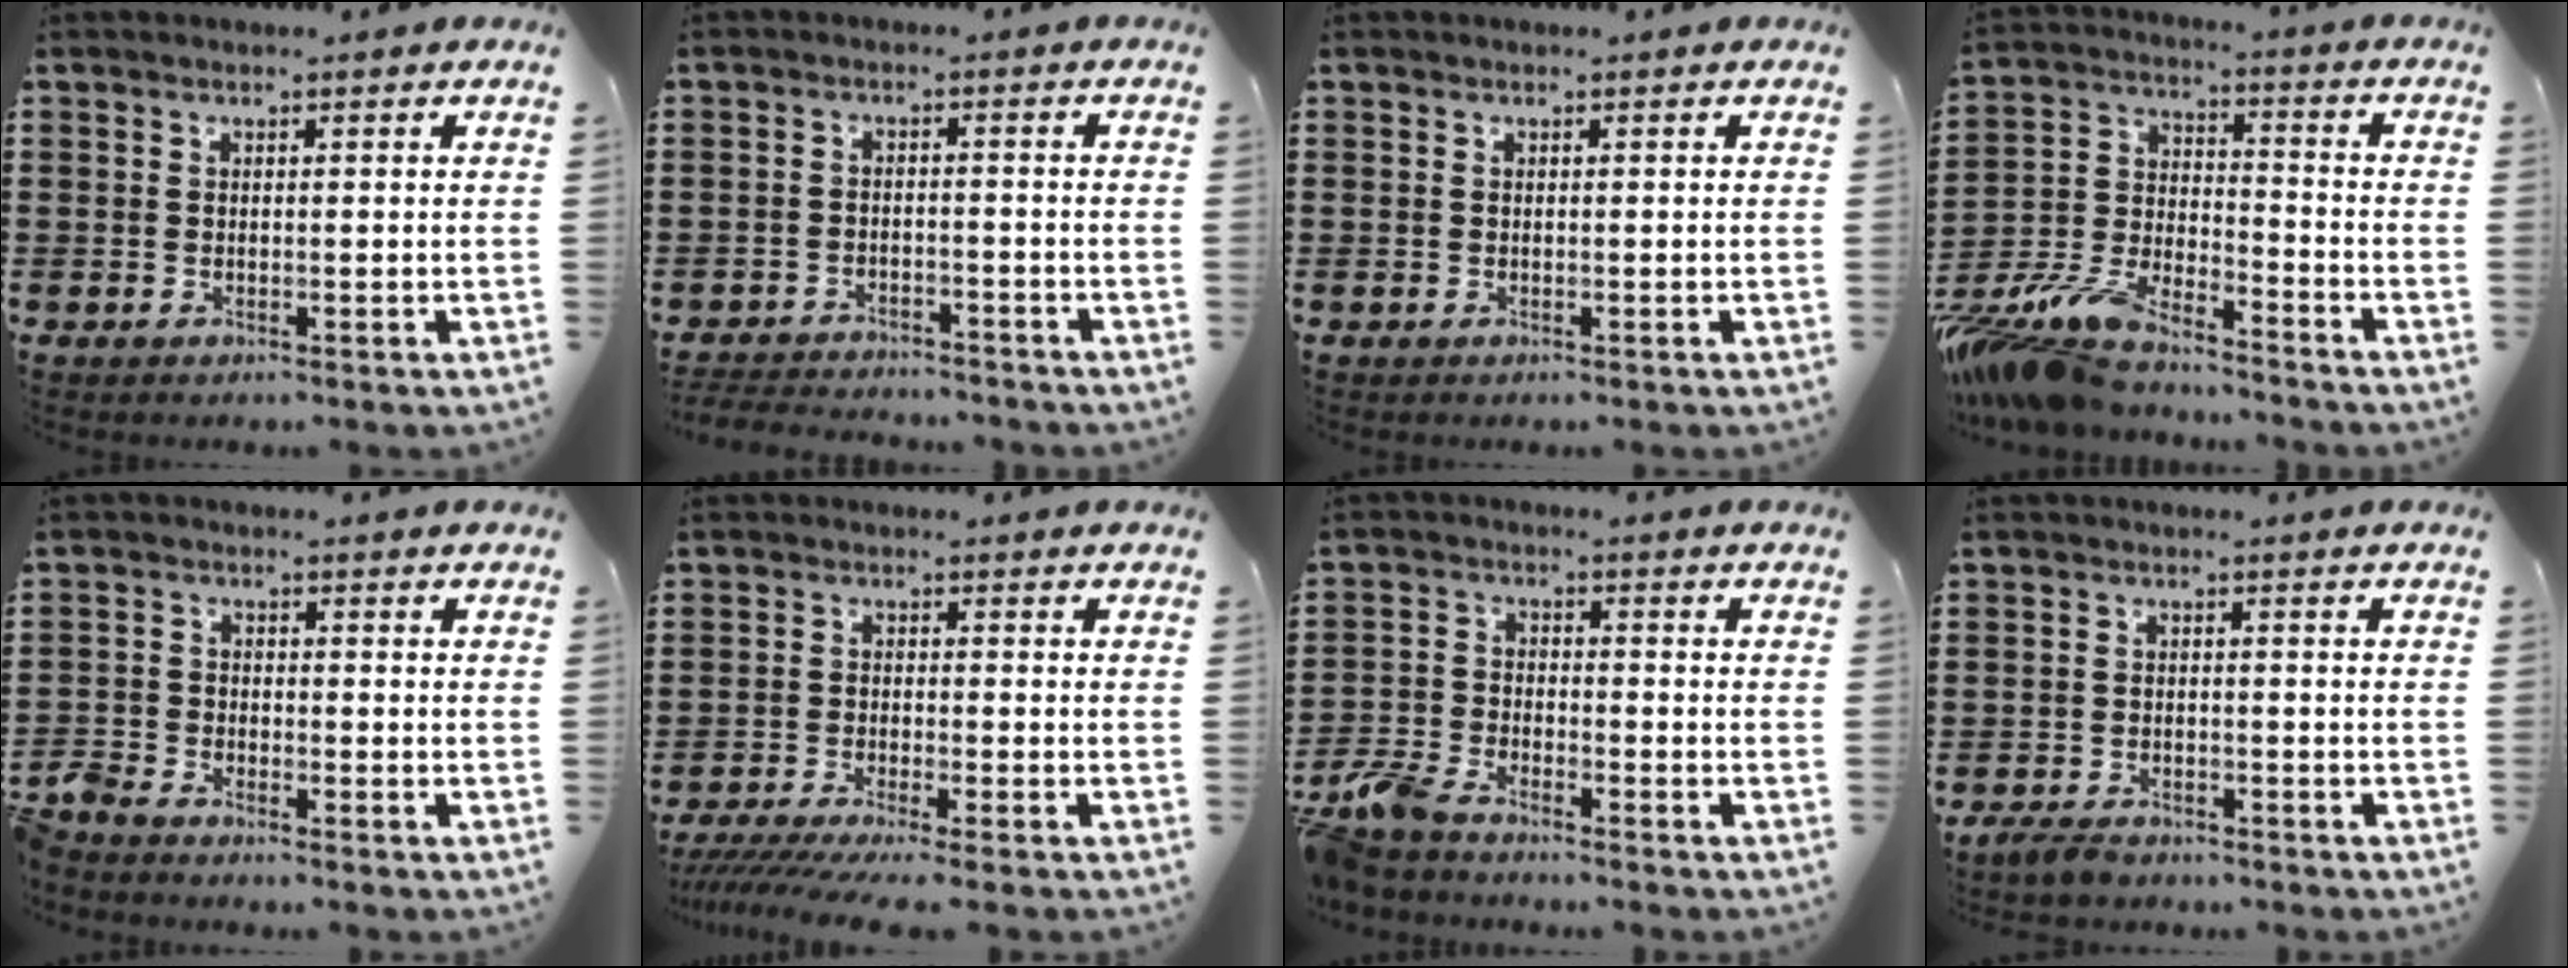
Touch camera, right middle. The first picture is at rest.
{"total": 3.0, "force": [-2.9, 0.3, 0.1], "torque": [-0.006, -0.001, -0.063]}
{"total": 0.0}
{"total": 10.1, "force": [-9.3, 1.8, 3.4], "torque": [-0.084, 0.006, -0.188]}
{"total": 3.1, "force": [-3.0, 0.4, 0.4], "torque": [-0.031, -0.005, -0.070]}
{"total": 3.6, "force": [-3.1, -0.2, 1.8], "torque": [-0.043, -0.016, -0.064]}
{"total": 5.2, "force": [-4.8, 1.1, 1.8], "torque": [-0.064, -0.008, -0.102]}
{"total": 2.5, "force": [-2.3, 0.7, 0.7], "torque": [-0.030, -0.004, -0.052]}